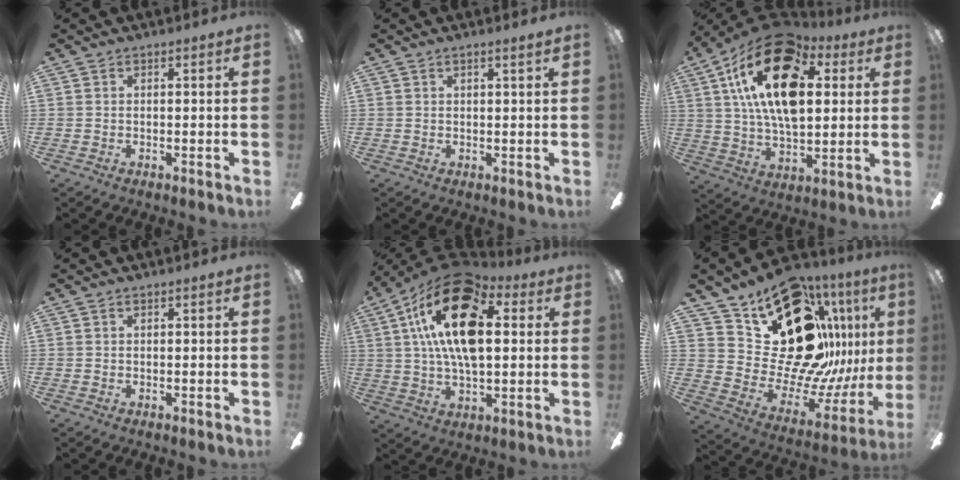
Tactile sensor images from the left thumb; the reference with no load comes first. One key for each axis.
{"total": 1.2, "fx": 0.9, "fy": -0.1, "fz": 0.8, "tx": -0.017, "ty": -0.001, "tz": 0.016}
{"total": 24.4, "fx": 9.1, "fy": 13.1, "fz": 18.5, "tx": -0.340, "ty": -0.025, "tz": 0.151}
{"total": 0.0}
{"total": 22.1, "fx": 6.8, "fy": 11.5, "fz": 17.6, "tx": -0.323, "ty": -0.014, "tz": 0.108}
{"total": 27.5, "fx": 13.5, "fy": 15.4, "fz": 18.4, "tx": -0.274, "ty": -0.102, "tz": 0.269}